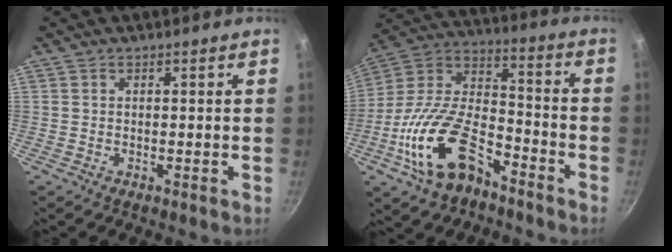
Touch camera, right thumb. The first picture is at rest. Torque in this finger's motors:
{"motor_torque": [2.48, 1.58, 2.09, -0.68, 0.67]}